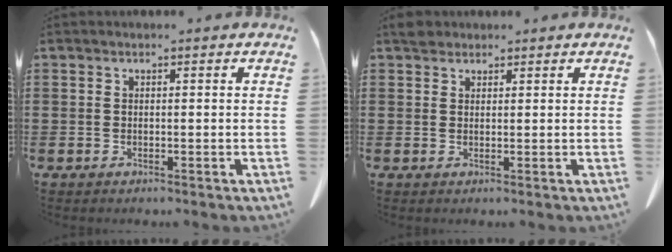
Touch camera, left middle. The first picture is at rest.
{"total": 2.0, "force": [1.7, 0.8, 0.5], "torque": [-0.016, 0.002, 0.035]}